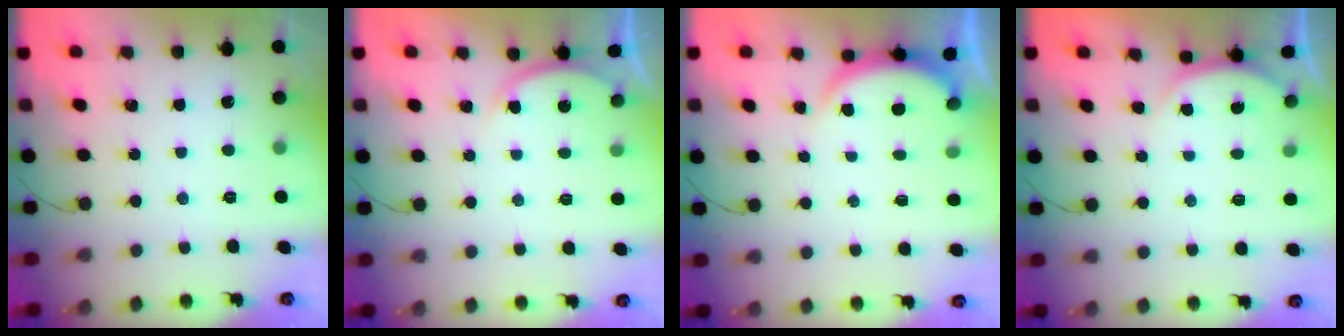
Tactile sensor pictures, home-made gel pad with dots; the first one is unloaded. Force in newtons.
{"total": 3.3, "press": 3.3, "slide": 0.4}
{"total": 2.8, "press": 2.8, "slide": 0.6}
{"total": 3.2, "press": 3.2, "slide": 0.7}